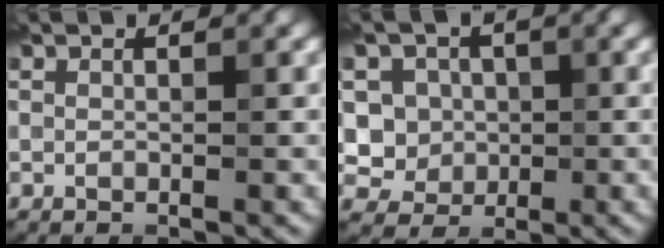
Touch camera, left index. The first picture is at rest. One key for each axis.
{"total": 5.4, "fx": 0.3, "fy": 5.1, "fz": 1.8, "tx": -0.025, "ty": 0.012, "tz": -0.005}